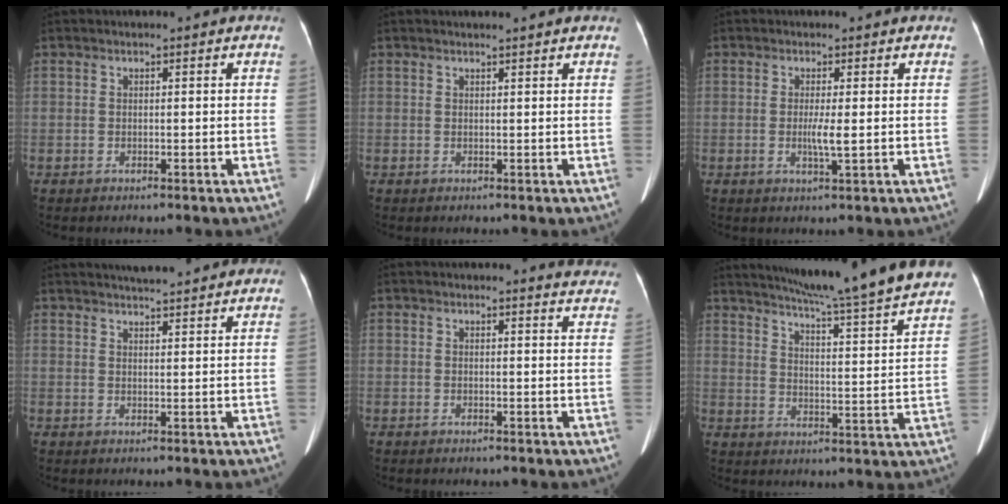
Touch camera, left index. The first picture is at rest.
{"total": 2.4, "force": [2.2, -0.2, 0.8], "torque": [-0.014, 0.014, 0.030]}
{"total": 2.4, "force": [-0.5, -0.2, 2.4], "torque": [-0.052, -0.005, -0.003]}
{"total": 8.7, "force": [8.0, 0.8, 3.4], "torque": [-0.051, 0.024, 0.102]}
{"total": 5.1, "force": [5.0, 0.7, 0.3], "torque": [0.011, -0.025, 0.026]}
{"total": 24.2, "force": [21.7, -0.6, 10.6], "torque": [-0.165, -0.057, 0.281]}